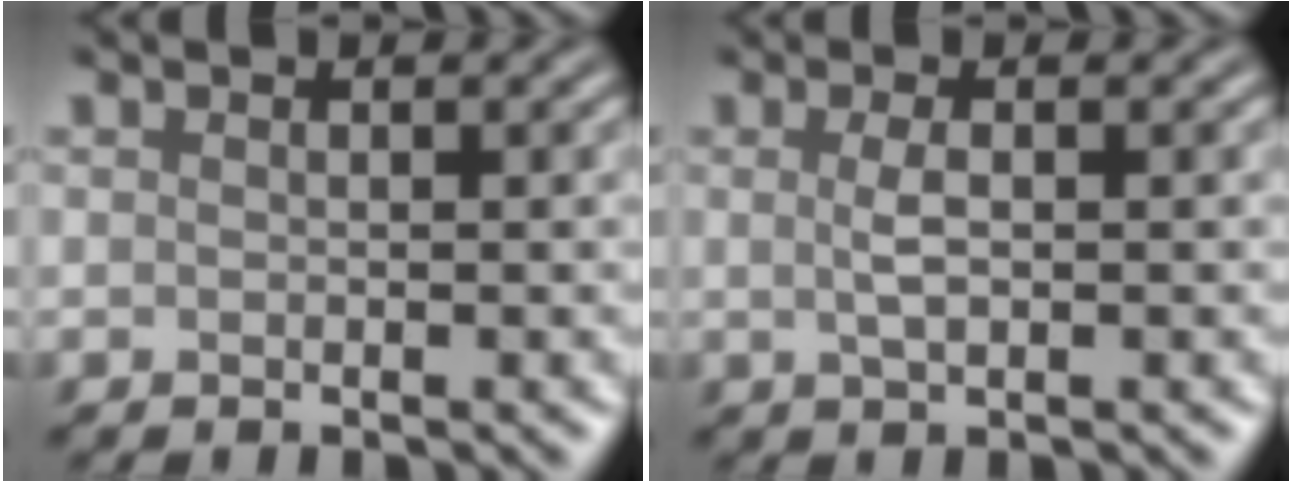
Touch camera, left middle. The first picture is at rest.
{"total": 1.5, "force": [0.0, 0.4, 1.4], "torque": [-0.031, 0.001, 0.003]}